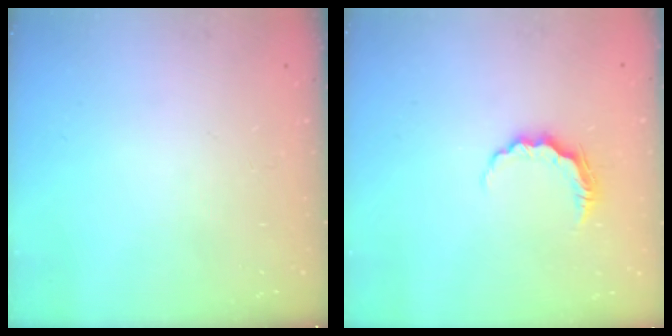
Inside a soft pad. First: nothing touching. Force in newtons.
{"total": 5.8, "press": 5.8, "slide": 0.5}